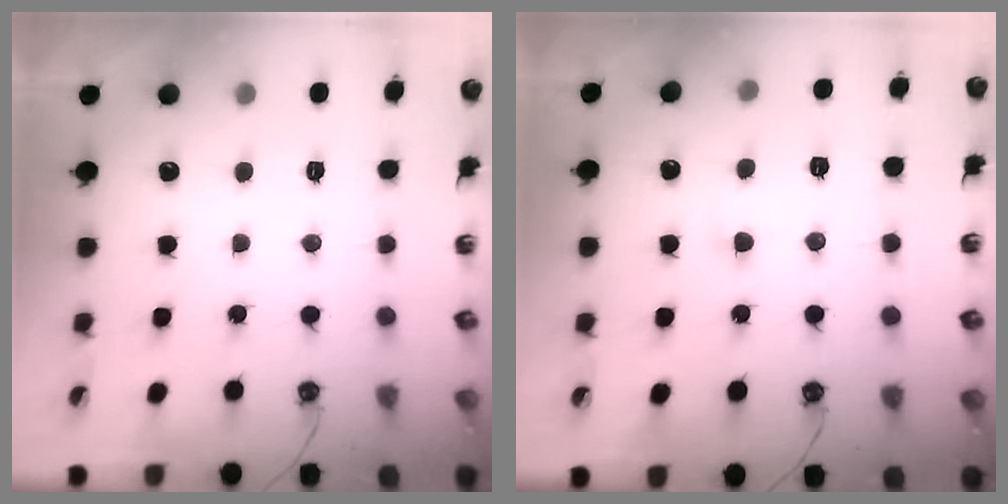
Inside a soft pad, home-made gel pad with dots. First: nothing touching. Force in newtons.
{"total": 2.3, "press": 2.2, "slide": 0.8}